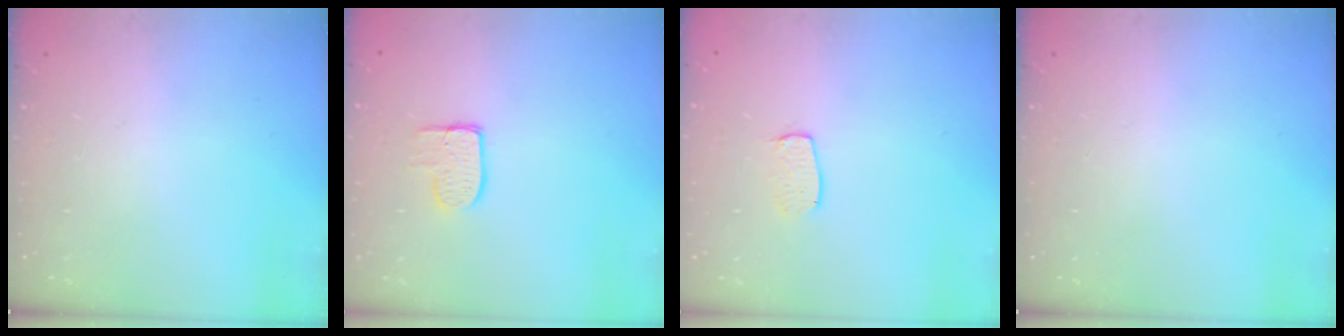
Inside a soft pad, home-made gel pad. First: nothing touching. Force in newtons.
{"total": 7.4, "press": 7.4, "slide": 0.2}
{"total": 5.5, "press": 5.5, "slide": 0.4}
{"total": 0.0}